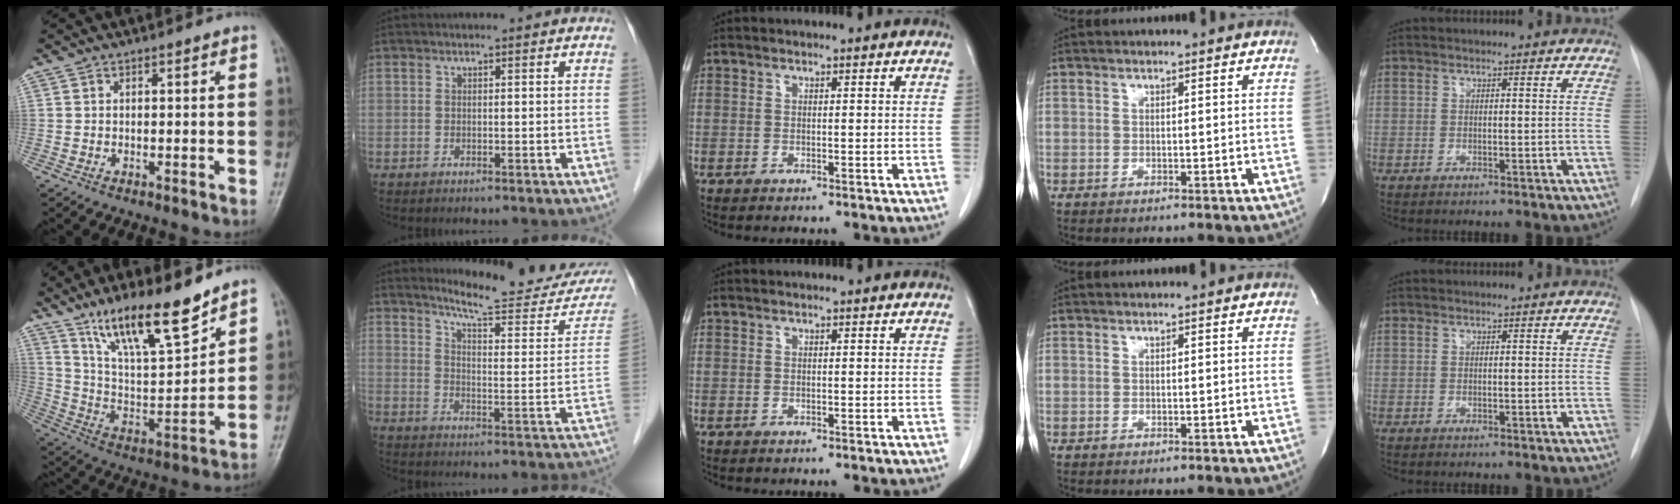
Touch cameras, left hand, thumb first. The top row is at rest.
{"thumb": {"total": 17.1, "force": [12.4, 4.0, 11.0], "torque": [-0.166, -0.070, 0.233]}, "index": {"total": 18.3, "force": [17.0, 2.1, 6.5], "torque": [-0.081, -0.079, 0.207]}}